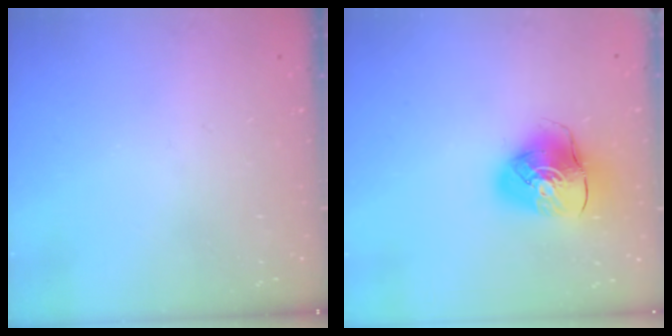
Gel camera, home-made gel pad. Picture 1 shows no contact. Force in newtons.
{"total": 12.6, "press": 12.5, "slide": 1.6}